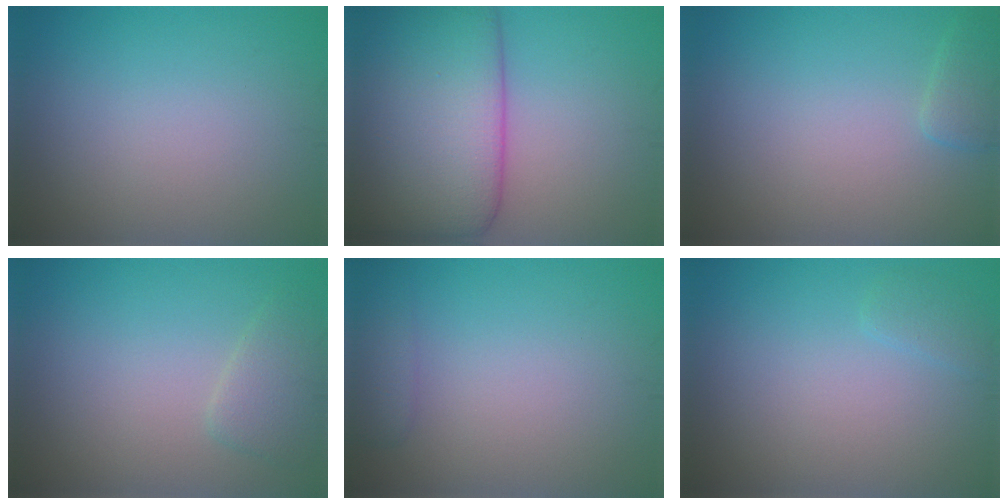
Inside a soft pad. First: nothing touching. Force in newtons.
{"total": 12.3, "press": 12.3, "slide": 0.8}
{"total": 1.5, "press": 1.5, "slide": 0.1}
{"total": 2.2, "press": 2.2, "slide": 0.1}
{"total": 1.9, "press": 1.9, "slide": 0.1}
{"total": 1.0, "press": 1.0, "slide": 0.0}